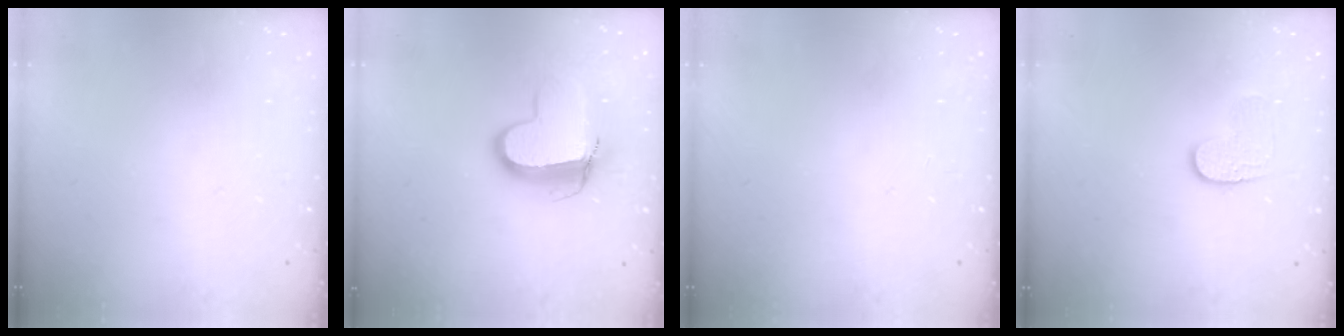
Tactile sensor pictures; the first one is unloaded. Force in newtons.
{"total": 11.2, "press": 11.2, "slide": 0.9}
{"total": 0.0}
{"total": 5.7, "press": 5.7, "slide": 0.3}